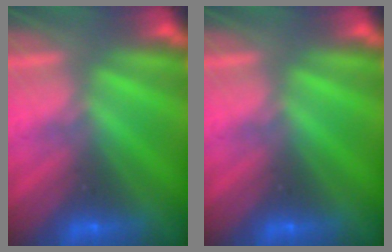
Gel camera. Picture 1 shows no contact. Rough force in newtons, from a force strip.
{"total": 0.0}